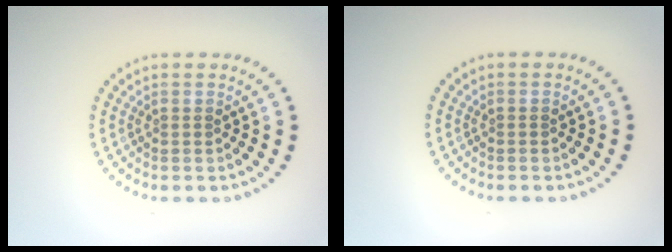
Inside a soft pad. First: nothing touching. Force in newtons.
{"total": 0.0}